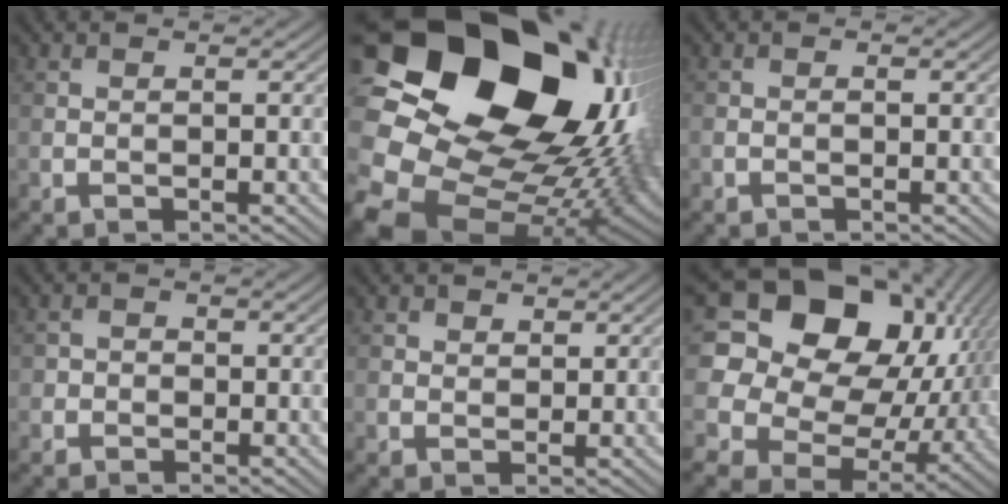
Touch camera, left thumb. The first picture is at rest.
{"total": 22.7, "force": [3.7, 18.4, 12.7], "torque": [-0.298, -0.013, 0.086]}
{"total": 0.6, "force": [-0.4, 0.3, 0.3], "torque": [-0.005, 0.000, -0.009]}
{"total": 1.8, "force": [-0.5, 1.7, 0.2], "torque": [0.011, 0.002, -0.020]}
{"total": 2.1, "force": [1.1, 1.7, 0.5], "torque": [-0.015, -0.006, 0.020]}
{"total": 19.4, "force": [5.5, 15.1, 11.0], "torque": [-0.262, 0.018, 0.111]}